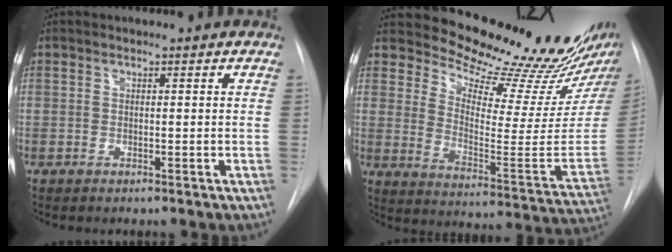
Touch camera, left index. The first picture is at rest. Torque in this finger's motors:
{"motor_torque": [1.07, -1.07, 0.09, -0.01]}